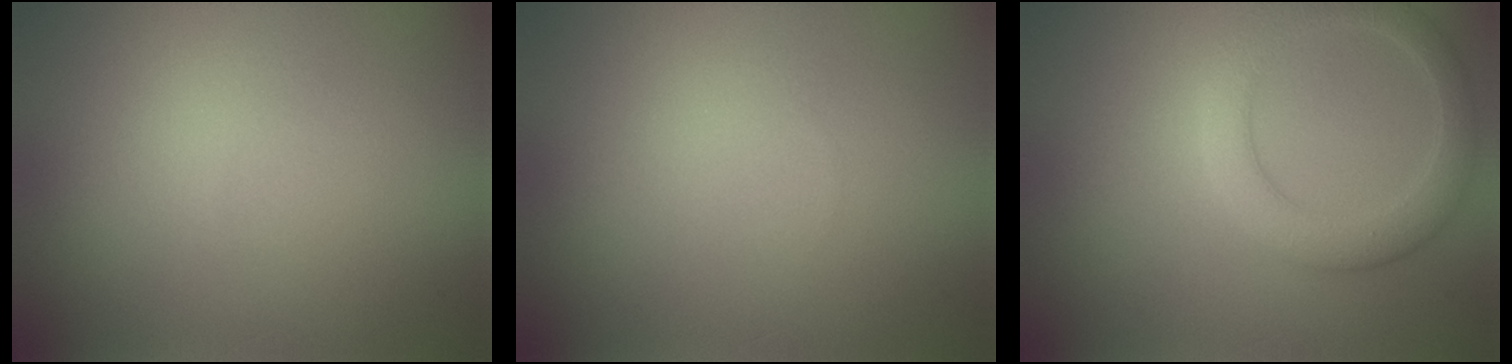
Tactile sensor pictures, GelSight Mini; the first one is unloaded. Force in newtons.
{"total": 0.0}
{"total": 3.9, "press": 3.8, "slide": 0.2}